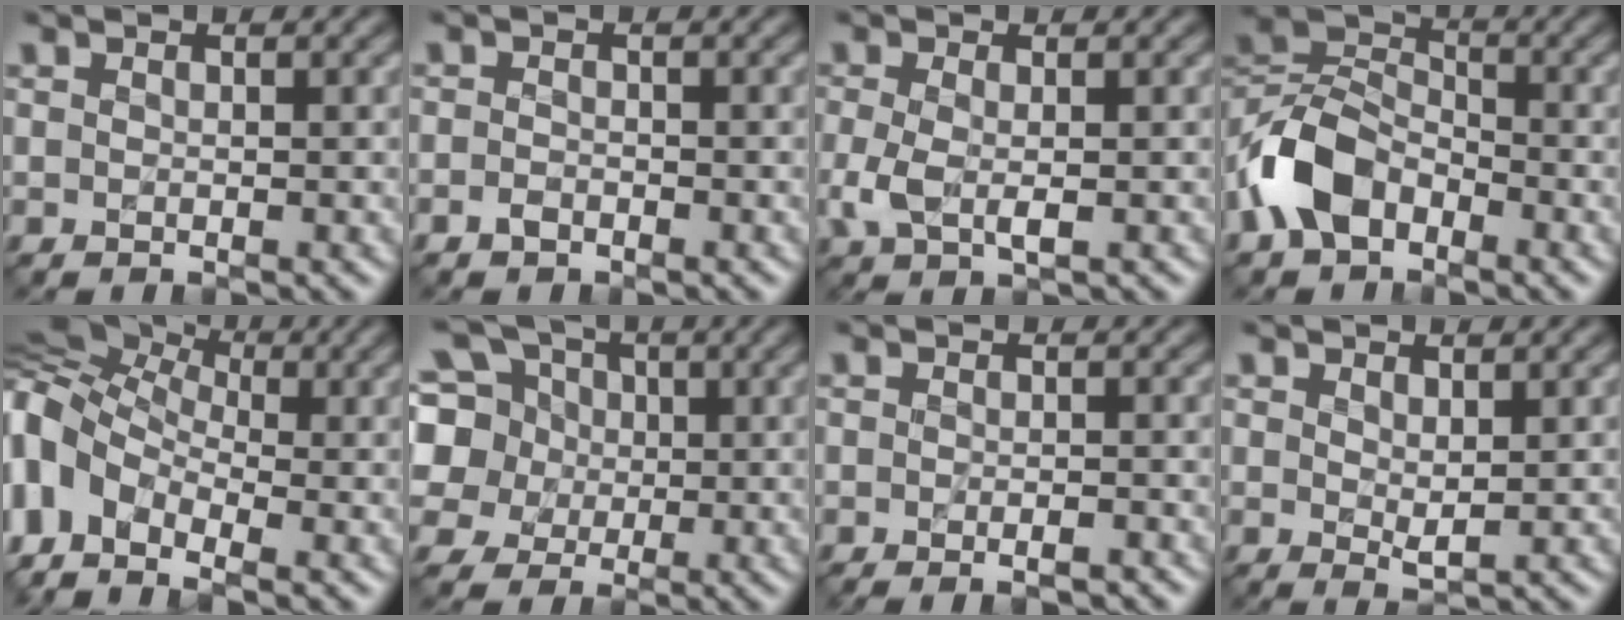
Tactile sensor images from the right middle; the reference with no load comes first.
{"total": 0.9, "force": [-0.7, 0.5, 0.5], "torque": [-0.009, 0.001, -0.014]}
{"total": 3.0, "force": [-0.5, 1.3, 2.6], "torque": [-0.066, -0.005, -0.010]}
{"total": 6.9, "force": [-3.4, 4.4, 4.1], "torque": [-0.088, 0.008, -0.080]}
{"total": 11.1, "force": [-1.3, 8.0, 7.6], "torque": [-0.163, 0.006, -0.031]}
{"total": 10.6, "force": [2.3, 9.3, 4.4], "torque": [-0.120, 0.028, 0.030]}
{"total": 2.1, "force": [-1.2, 0.5, 1.7], "torque": [-0.015, 0.001, -0.017]}
{"total": 1.3, "force": [0.5, 0.5, 1.1], "torque": [-0.021, -0.006, 0.014]}